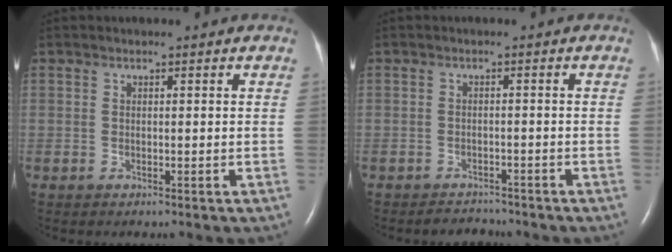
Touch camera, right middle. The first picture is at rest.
{"total": 2.1, "force": [-2.0, 0.4, -0.5], "torque": [0.005, -0.007, -0.028]}